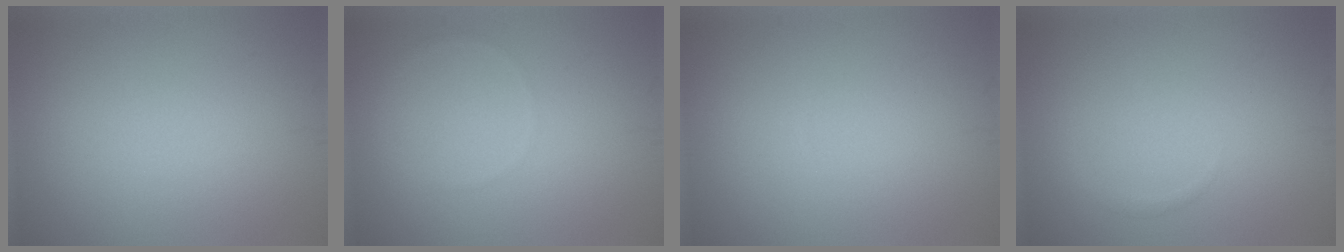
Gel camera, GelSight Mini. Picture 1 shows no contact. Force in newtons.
{"total": 0.6, "press": 0.6, "slide": 0.1}
{"total": 0.0}
{"total": 0.7, "press": 0.7, "slide": 0.0}